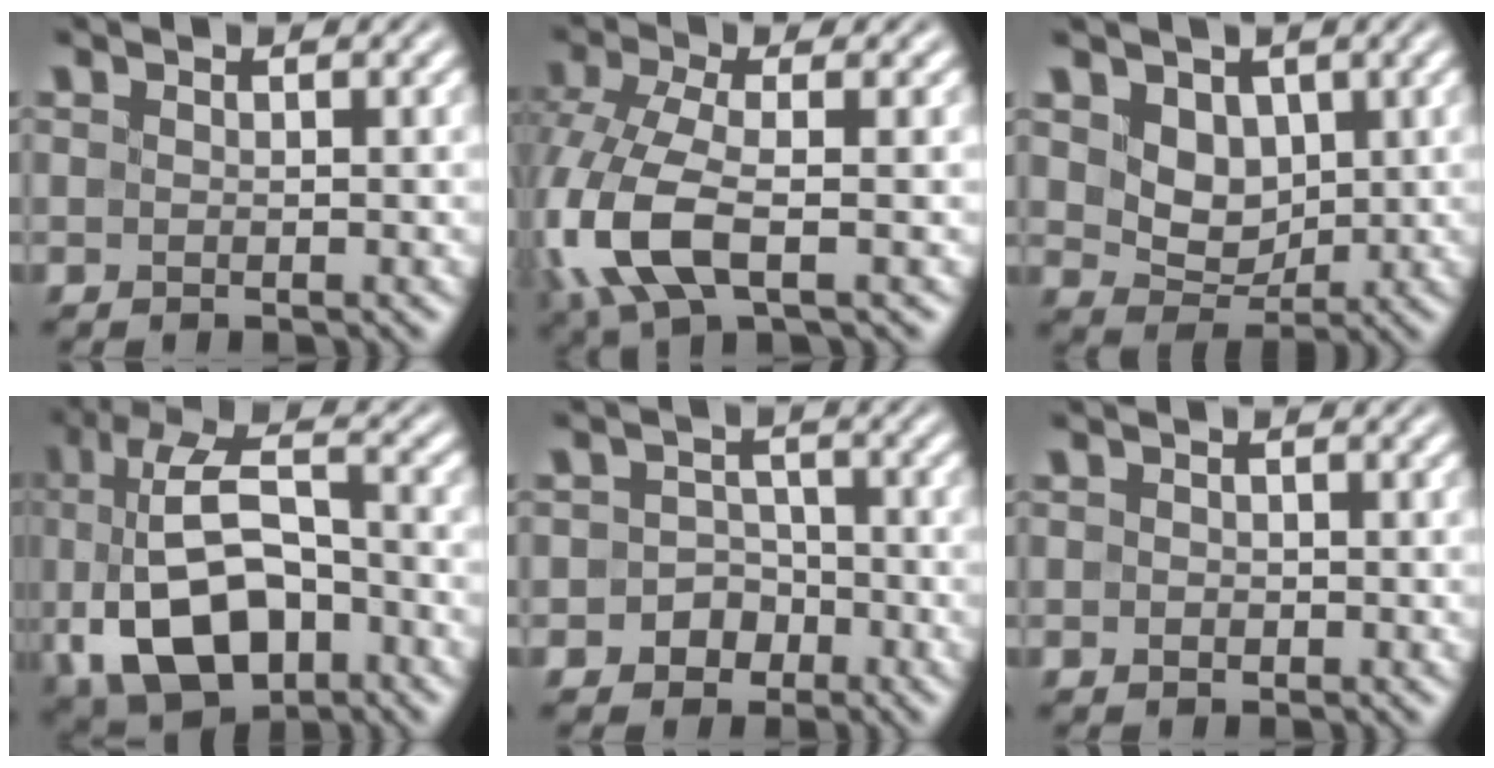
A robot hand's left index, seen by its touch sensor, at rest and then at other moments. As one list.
[{"total": 7.3, "force": [-2.5, 3.0, 6.2], "torque": [-0.155, -0.003, -0.060]}, {"total": 3.9, "force": [1.4, 3.0, 2.1], "torque": [-0.050, -0.018, 0.028]}, {"total": 11.2, "force": [-2.6, 6.4, 8.8], "torque": [-0.180, -0.005, -0.053]}, {"total": 3.4, "force": [-1.5, 2.9, 0.8], "torque": [0.020, 0.008, -0.036]}, {"total": 0.7, "force": [-0.2, 0.6, 0.3], "torque": [-0.004, -0.003, -0.005]}]